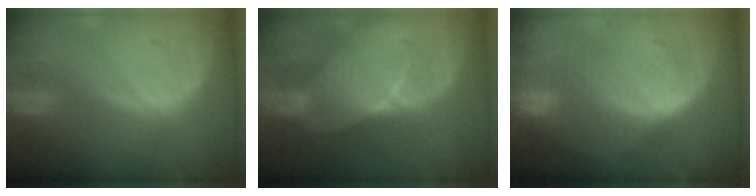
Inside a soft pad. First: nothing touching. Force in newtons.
{"total": 7.2, "press": 6.7, "slide": 2.6}
{"total": 8.6, "press": 7.4, "slide": 4.4}